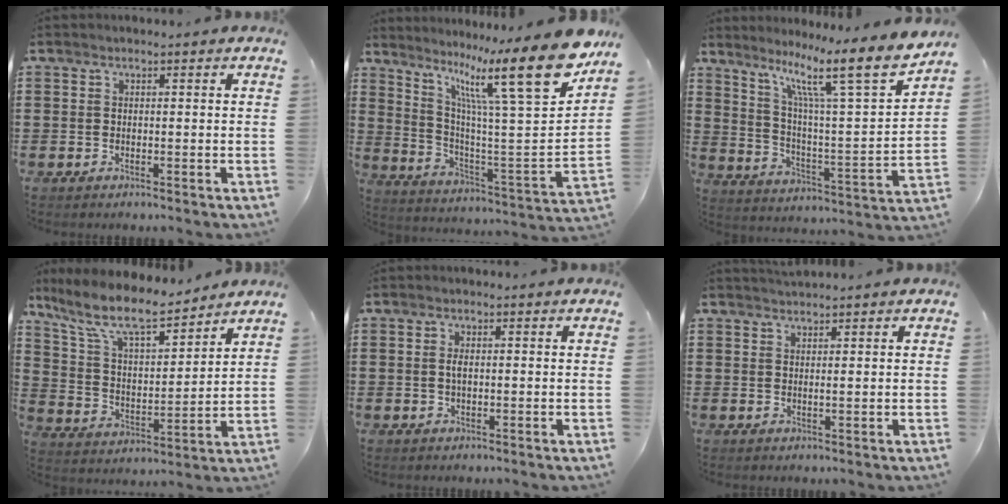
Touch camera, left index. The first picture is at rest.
{"total": 18.2, "force": [12.0, 2.1, 13.6], "torque": [-0.242, -0.081, 0.184]}
{"total": 12.9, "force": [9.1, 0.9, 9.1], "torque": [-0.173, -0.066, 0.135]}
{"total": 9.6, "force": [7.9, 1.9, 5.1], "torque": [-0.133, -0.041, 0.135]}
{"total": 1.3, "force": [0.1, 0.5, 1.2], "torque": [-0.025, 0.002, 0.001]}
{"total": 1.3, "force": [1.1, 0.0, 0.5], "torque": [-0.011, 0.001, 0.022]}